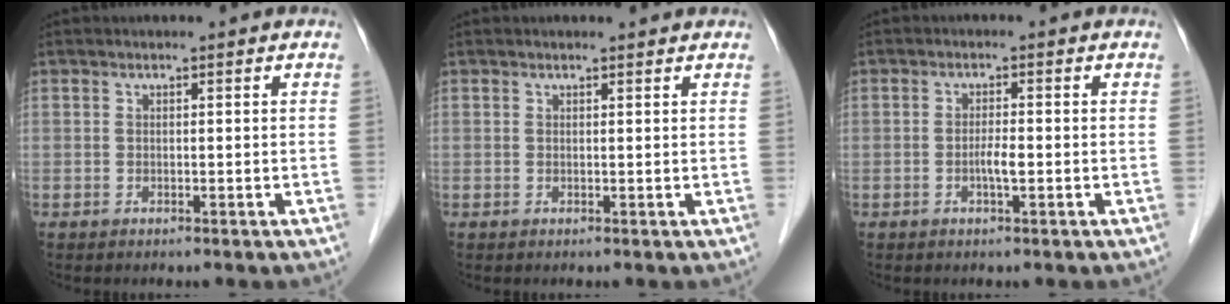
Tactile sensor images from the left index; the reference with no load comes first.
{"total": 1.1, "force": [1.1, 0.1, 0.1], "torque": [-0.012, 0.001, 0.014]}
{"total": 2.0, "force": [-0.6, 0.2, 1.9], "torque": [-0.037, 0.001, -0.011]}